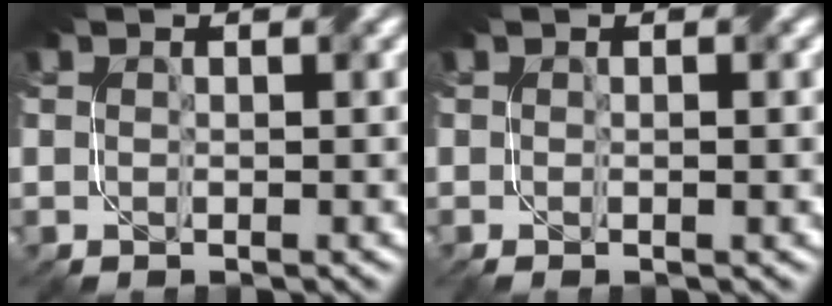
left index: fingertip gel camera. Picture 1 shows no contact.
{"total": 1.1, "force": [-0.1, 0.1, 1.1], "torque": [-0.017, -0.005, -0.004]}